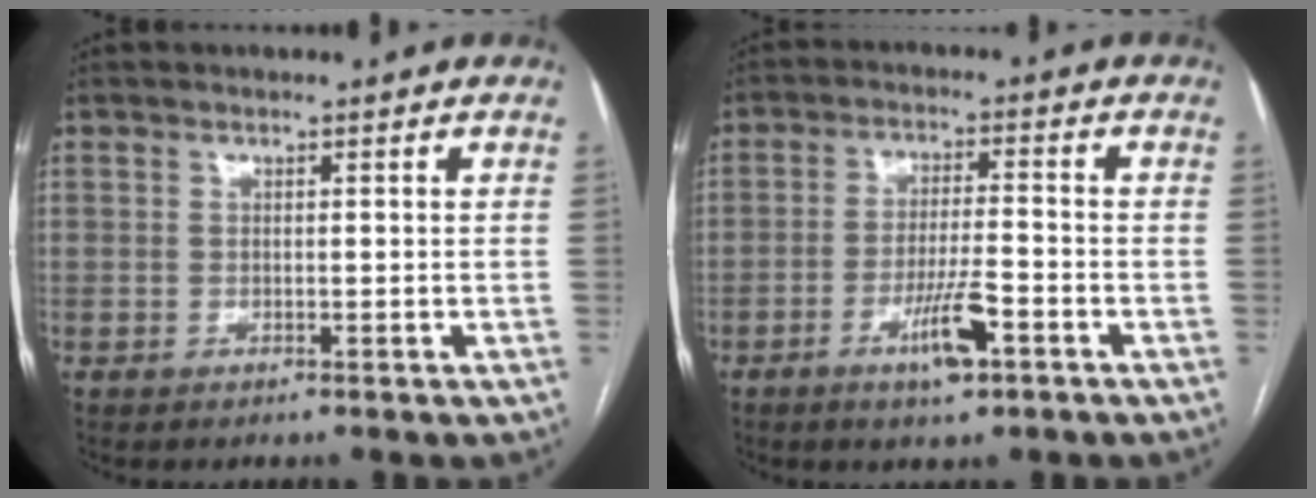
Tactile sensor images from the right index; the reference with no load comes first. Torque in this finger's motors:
{"motor_torque": [0.22, -0.10, 0.22, 0.05]}